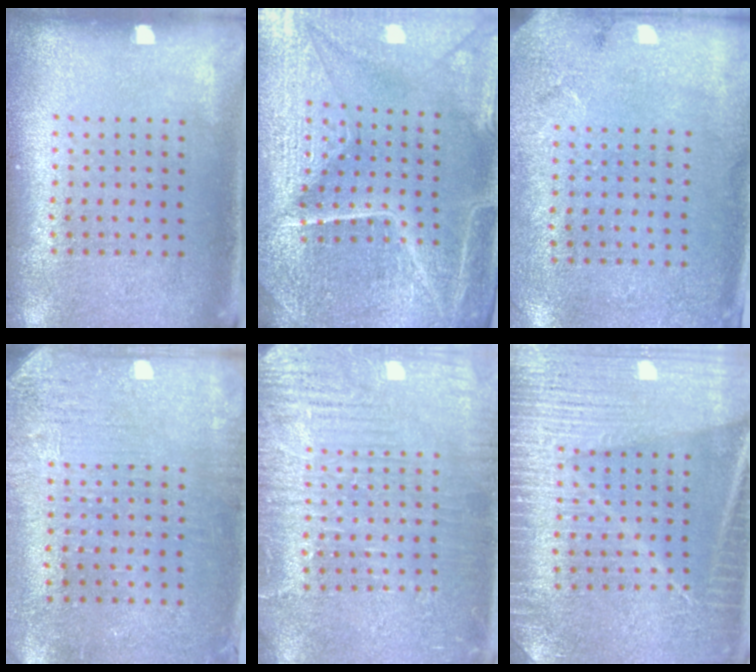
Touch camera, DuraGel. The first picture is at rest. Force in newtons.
{"total": 5.6, "press": 5.2, "slide": 2.2}
{"total": 2.7, "press": 2.2, "slide": 1.6}
{"total": 3.1, "press": 2.6, "slide": 1.7}
{"total": 5.4, "press": 5.3, "slide": 0.7}
{"total": 3.8, "press": 3.8, "slide": 0.6}